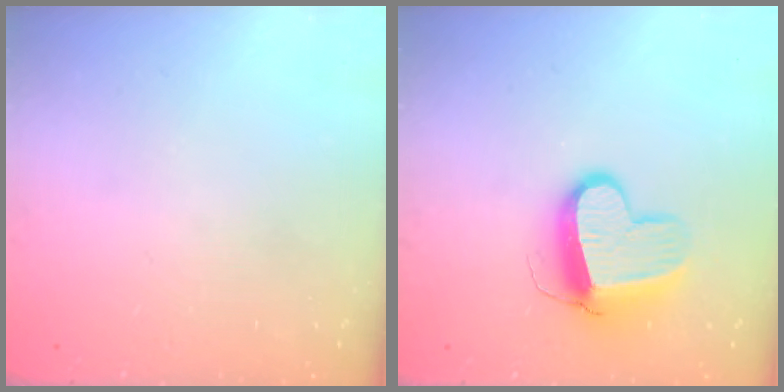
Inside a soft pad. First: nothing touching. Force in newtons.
{"total": 11.5, "press": 11.4, "slide": 1.3}